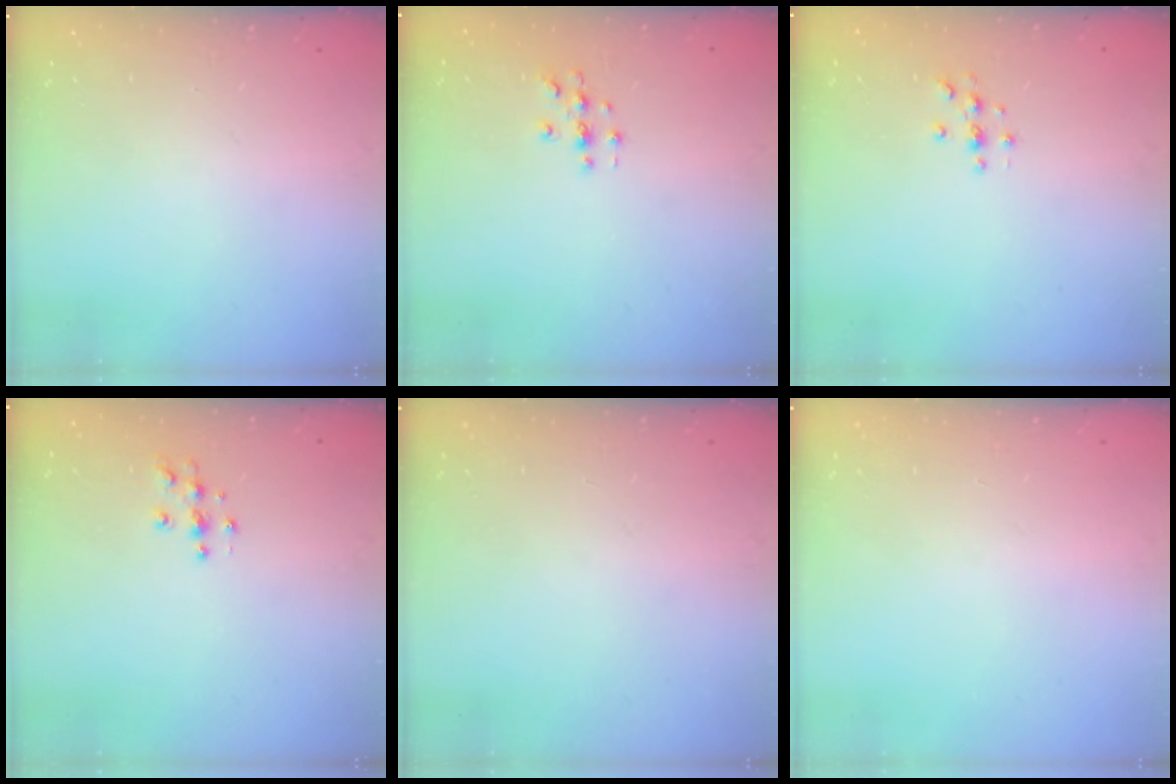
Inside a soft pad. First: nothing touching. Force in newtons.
{"total": 3.0, "press": 3.0, "slide": 0.3}
{"total": 3.0, "press": 3.0, "slide": 0.3}
{"total": 5.1, "press": 5.1, "slide": 0.3}
{"total": 0.0}
{"total": 0.0}